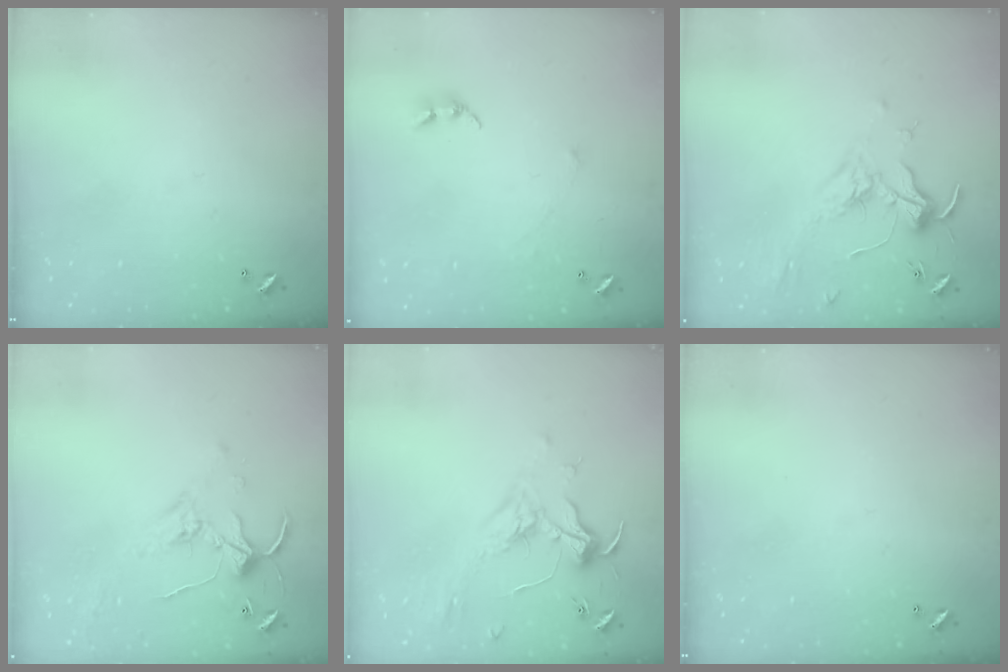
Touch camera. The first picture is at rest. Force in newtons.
{"total": 0.7, "press": 0.6, "slide": 0.5}
{"total": 1.9, "press": 1.7, "slide": 0.8}
{"total": 1.5, "press": 1.5, "slide": 0.3}
{"total": 1.9, "press": 1.7, "slide": 0.7}
{"total": 0.0}